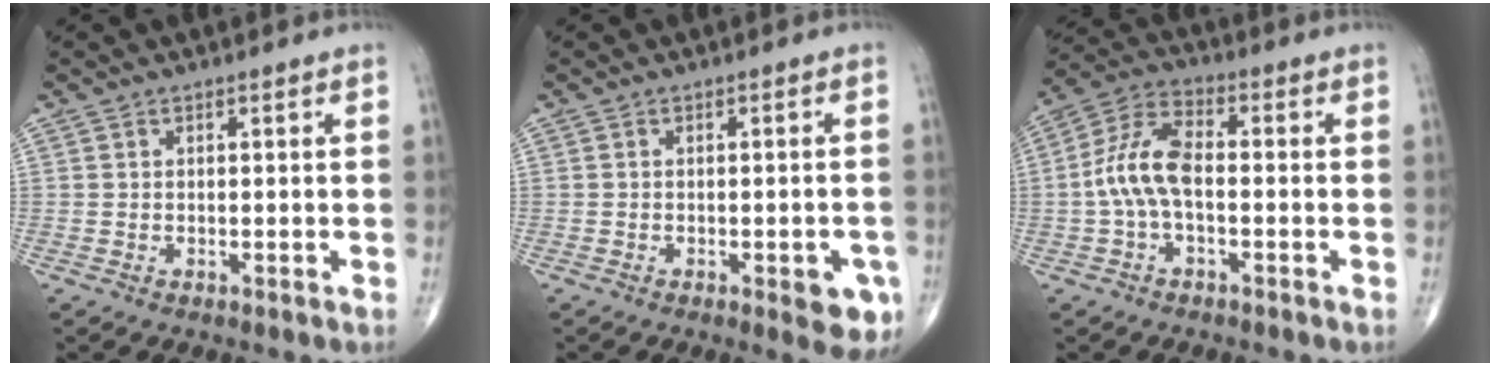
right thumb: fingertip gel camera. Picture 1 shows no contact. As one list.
[{"total": 5.9, "force": [-2.4, 2.2, 4.9], "torque": [-0.041, 0.000, -0.025]}, {"total": 9.4, "force": [-1.2, 4.7, 8.0], "torque": [-0.170, 0.033, -0.030]}]